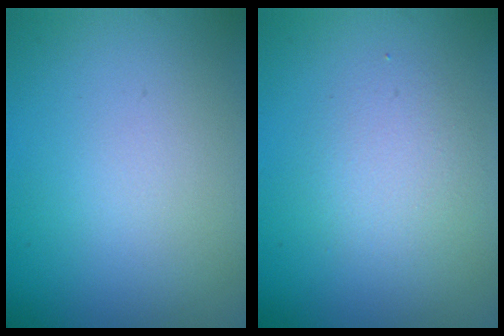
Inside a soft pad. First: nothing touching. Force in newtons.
{"total": 2.1, "press": 2.1, "slide": 0.1}